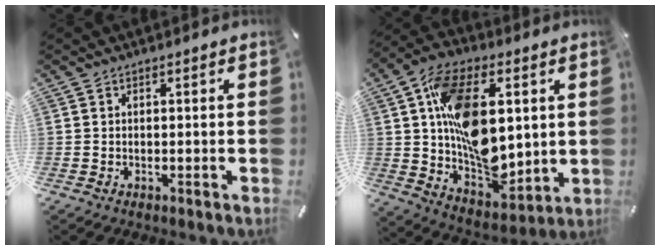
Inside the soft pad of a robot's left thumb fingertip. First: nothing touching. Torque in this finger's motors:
{"motor_torque": [2.46, 2.55, 2.77, 0.00, 0.41]}